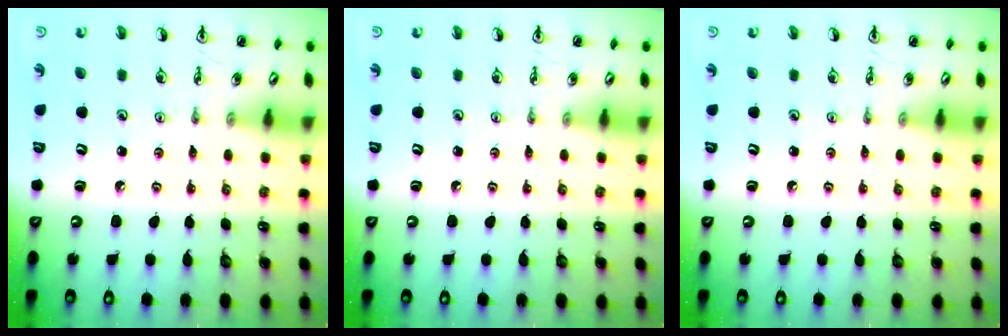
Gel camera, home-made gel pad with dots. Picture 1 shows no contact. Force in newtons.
{"total": 0.0}
{"total": 0.0}